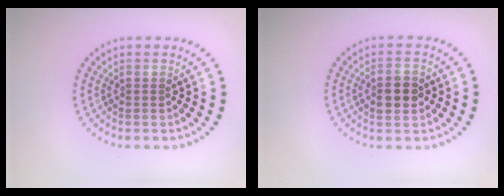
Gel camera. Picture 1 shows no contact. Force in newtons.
{"total": 2.9, "press": 2.9, "slide": 0.2}